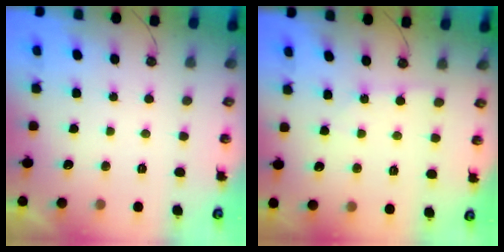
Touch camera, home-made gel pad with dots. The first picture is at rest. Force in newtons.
{"total": 2.4, "press": 2.3, "slide": 0.4}